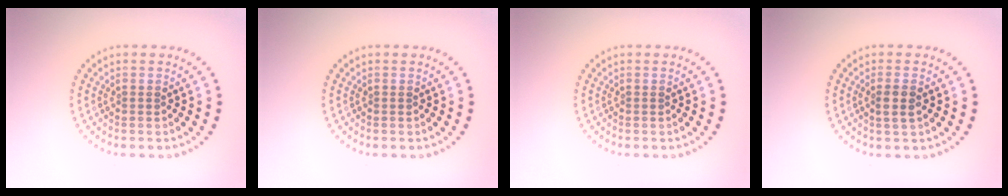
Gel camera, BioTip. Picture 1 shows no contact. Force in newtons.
{"total": 0.0}
{"total": 0.0}
{"total": 1.8, "press": 1.7, "slide": 0.7}